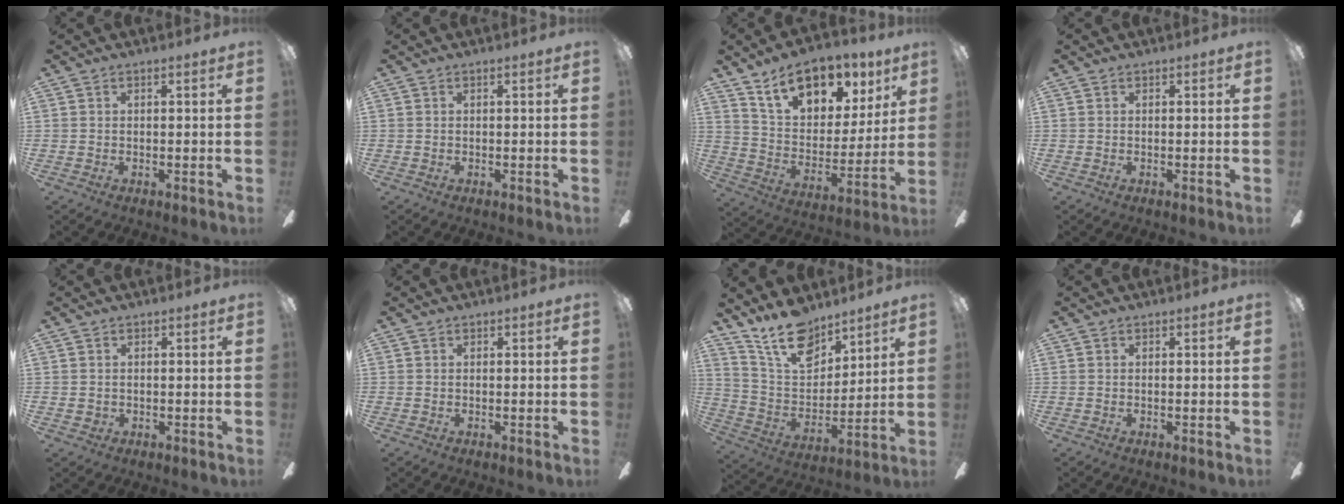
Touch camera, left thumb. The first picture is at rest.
{"total": 0.0}
{"total": 16.4, "force": [10.9, 9.0, 8.2], "torque": [-0.122, -0.065, 0.195]}
{"total": 0.0}
{"total": 1.1, "force": [0.1, 1.1, 0.1], "torque": [-0.004, 0.005, -0.001]}
{"total": 0.0}
{"total": 15.6, "force": [12.1, 7.3, 6.7], "torque": [-0.126, -0.072, 0.224]}
{"total": 0.0}